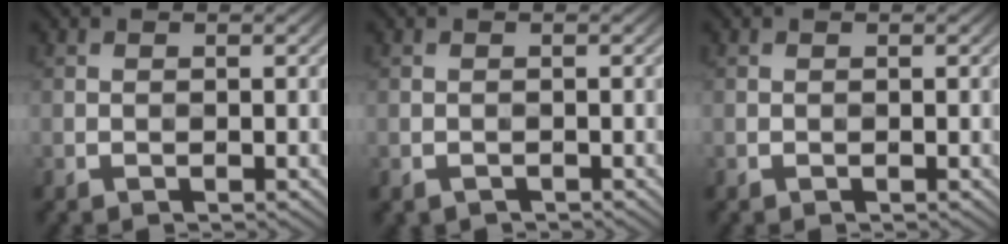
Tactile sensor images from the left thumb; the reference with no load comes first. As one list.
[{"total": 0.6, "force": [-0.5, 0.3, 0.1], "torque": [-0.003, -0.003, -0.010]}, {"total": 0.0}]